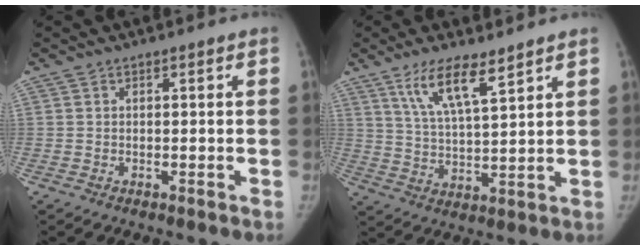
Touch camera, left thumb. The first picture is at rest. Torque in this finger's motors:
{"motor_torque": [-0.12, 0.34, 0.73, -0.97, 0.19]}